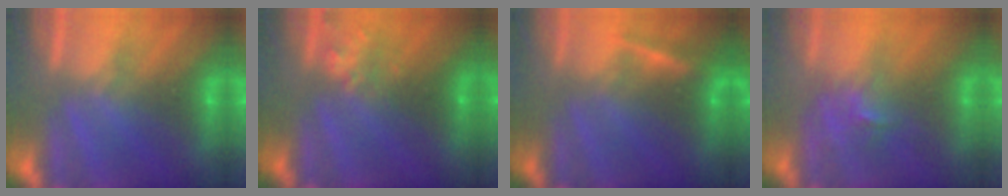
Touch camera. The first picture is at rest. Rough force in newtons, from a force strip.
{"total": 2.4}
{"total": 5.3}
{"total": 2.4}